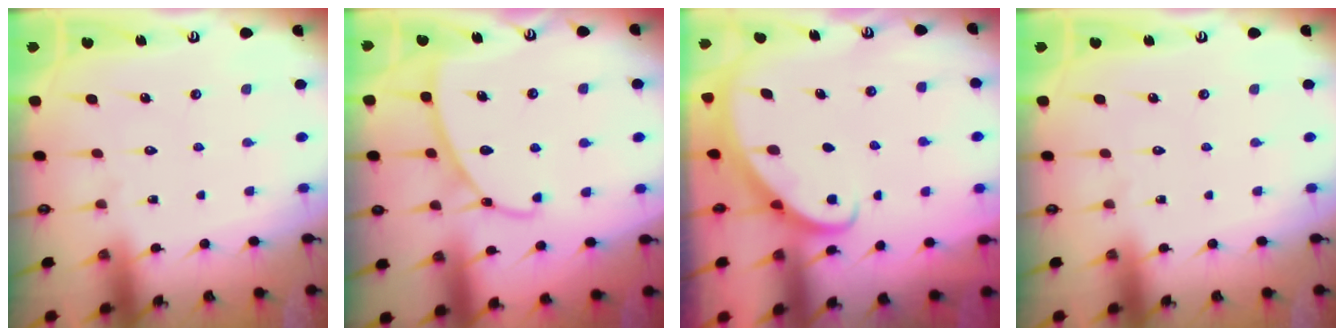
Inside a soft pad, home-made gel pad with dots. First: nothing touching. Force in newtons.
{"total": 8.0, "press": 8.0, "slide": 0.3}
{"total": 2.7, "press": 2.7, "slide": 0.2}
{"total": 0.0}